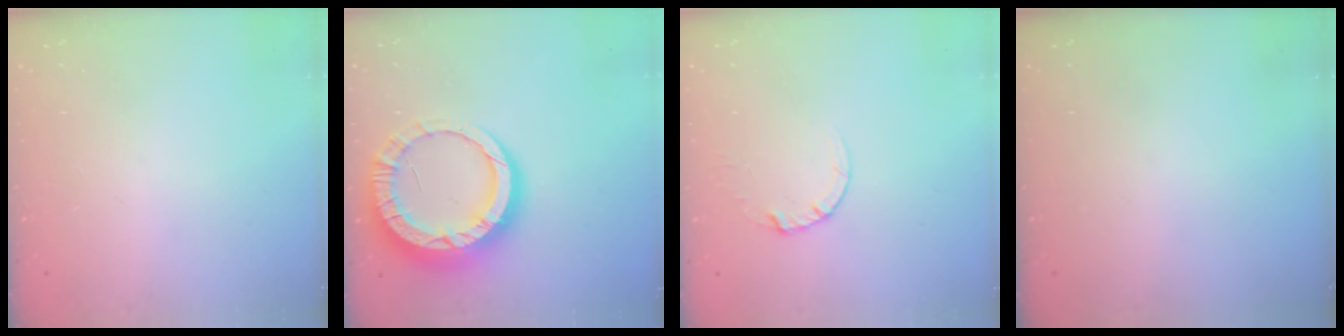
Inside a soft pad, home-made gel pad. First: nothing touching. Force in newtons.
{"total": 15.5, "press": 15.5, "slide": 1.3}
{"total": 2.7, "press": 2.7, "slide": 0.2}
{"total": 0.0}